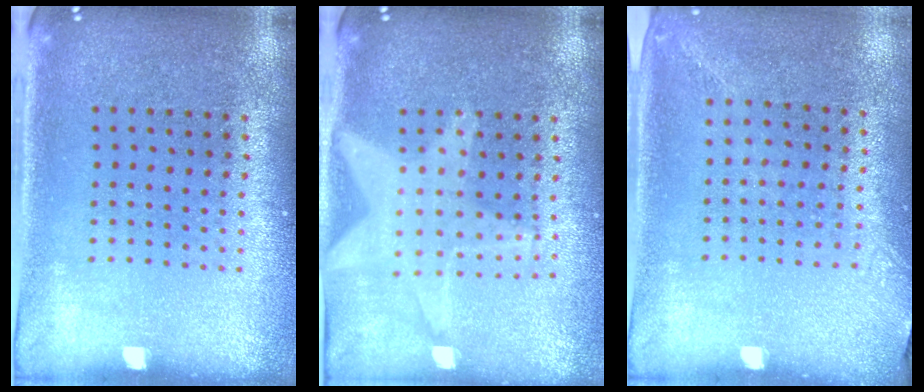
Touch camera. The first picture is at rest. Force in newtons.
{"total": 1.3, "press": 1.2, "slide": 0.3}
{"total": 1.4, "press": 1.1, "slide": 0.9}